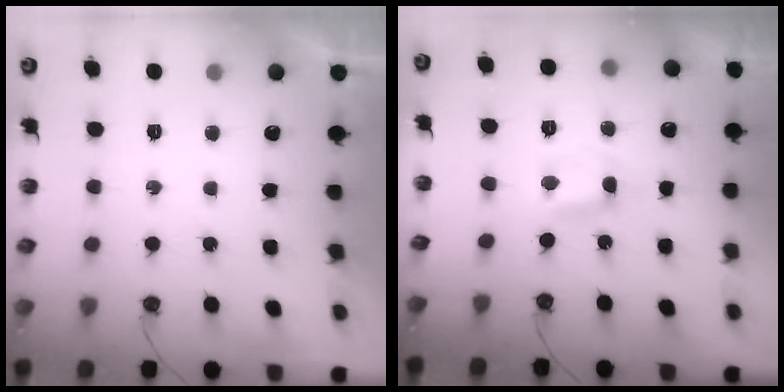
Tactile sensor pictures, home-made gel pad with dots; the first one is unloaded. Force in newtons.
{"total": 0.6, "press": 0.3, "slide": 0.5}